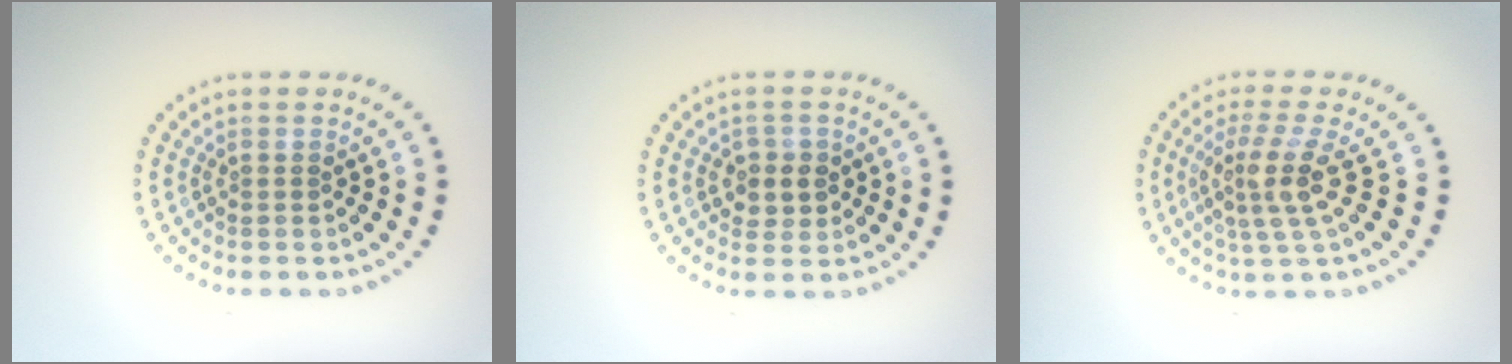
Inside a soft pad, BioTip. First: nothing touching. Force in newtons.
{"total": 2.3, "press": 2.2, "slide": 0.7}
{"total": 3.9, "press": 2.9, "slide": 2.7}